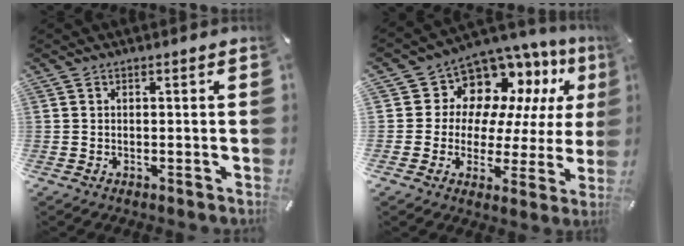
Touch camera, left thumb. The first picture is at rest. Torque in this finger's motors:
{"motor_torque": [1.99, 1.92, 0.33, -0.22, 0.04]}